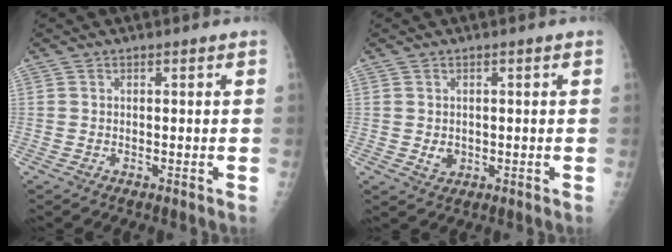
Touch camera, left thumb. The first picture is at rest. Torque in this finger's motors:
{"motor_torque": [0.52, 0.39, 0.53, 0.00, -0.02]}